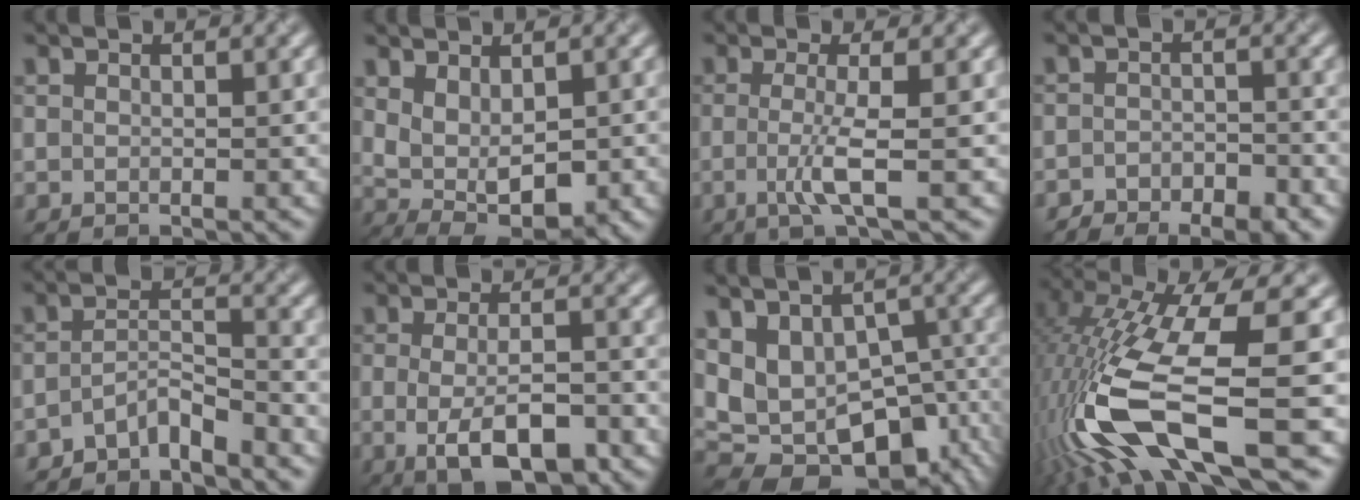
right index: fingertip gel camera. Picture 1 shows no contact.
{"total": 4.0, "force": [0.2, 2.3, 3.3], "torque": [-0.068, -0.005, 0.029]}
{"total": 3.0, "force": [-1.1, 0.3, 2.7], "torque": [-0.059, -0.006, -0.014]}
{"total": 5.5, "force": [-5.0, 1.5, 1.5], "torque": [-0.022, 0.000, -0.067]}
{"total": 3.5, "force": [-3.4, 0.0, 0.7], "torque": [-0.020, 0.009, -0.058]}
{"total": 5.6, "force": [-2.6, 1.6, 4.7], "torque": [-0.080, -0.006, -0.029]}
{"total": 10.6, "force": [-1.3, 6.7, 8.0], "torque": [-0.153, -0.010, 0.009]}
{"total": 12.8, "force": [-4.8, 3.4, 11.3], "torque": [-0.251, 0.003, -0.071]}